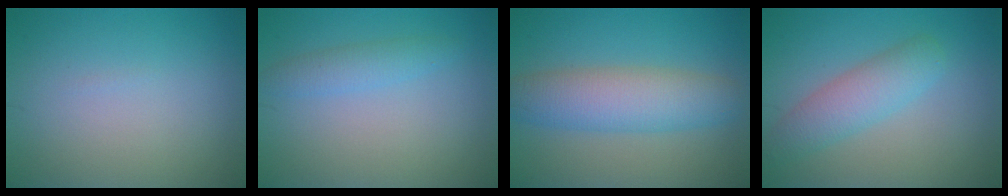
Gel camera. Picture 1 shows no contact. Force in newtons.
{"total": 2.0, "press": 1.9, "slide": 0.2}
{"total": 6.0, "press": 6.0, "slide": 0.3}
{"total": 3.8, "press": 3.8, "slide": 0.3}